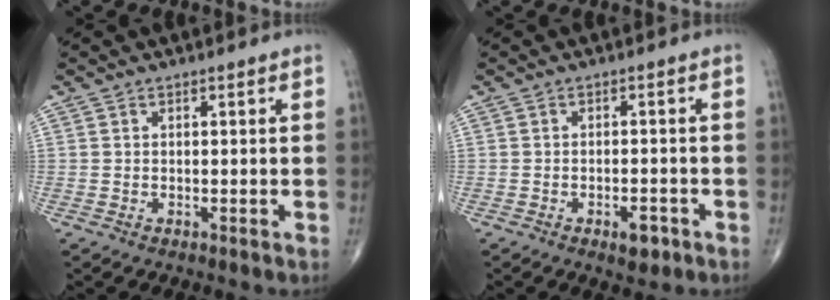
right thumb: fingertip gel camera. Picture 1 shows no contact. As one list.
[{"total": 3.5, "force": [-1.9, 1.6, 2.4], "torque": [-0.023, 0.008, -0.024]}]